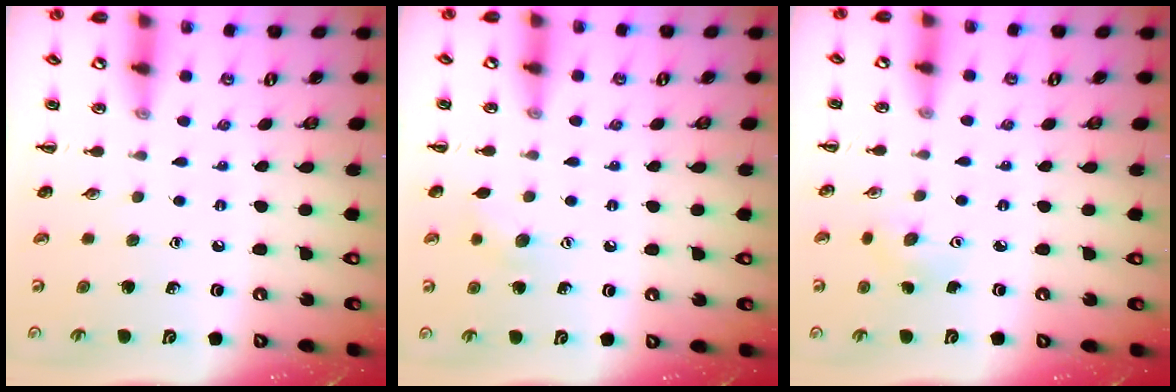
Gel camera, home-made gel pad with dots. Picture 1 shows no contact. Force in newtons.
{"total": 7.0, "press": 6.9, "slide": 1.5}
{"total": 4.3, "press": 4.2, "slide": 1.1}